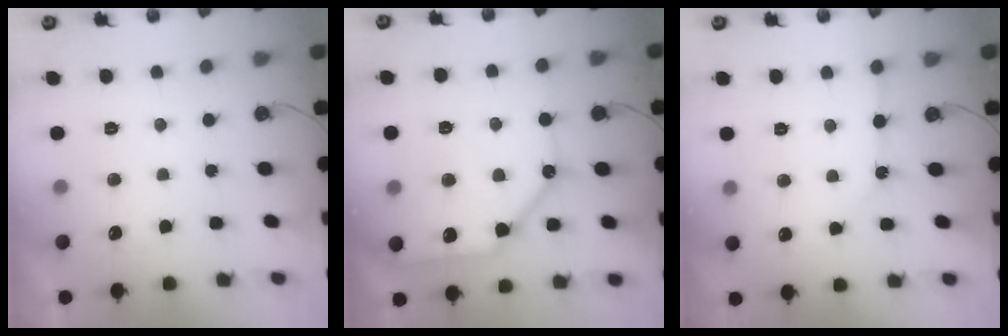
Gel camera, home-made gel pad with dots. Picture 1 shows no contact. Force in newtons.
{"total": 14.2, "press": 14.1, "slide": 2.1}
{"total": 4.8, "press": 4.7, "slide": 0.7}